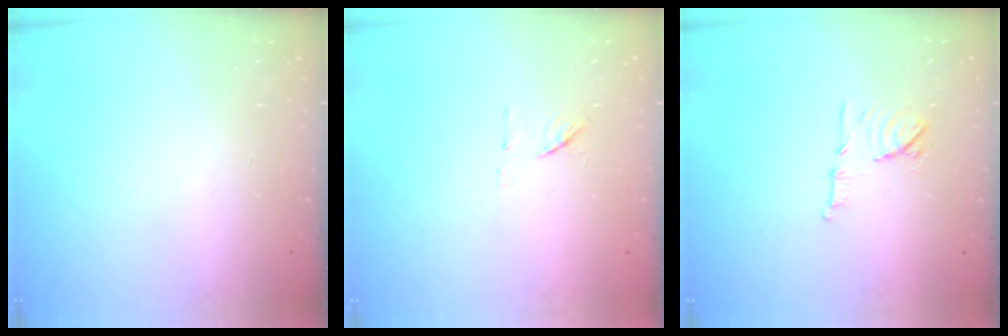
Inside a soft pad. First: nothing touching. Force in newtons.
{"total": 6.8, "press": 6.6, "slide": 1.2}
{"total": 9.5, "press": 9.5, "slide": 0.8}